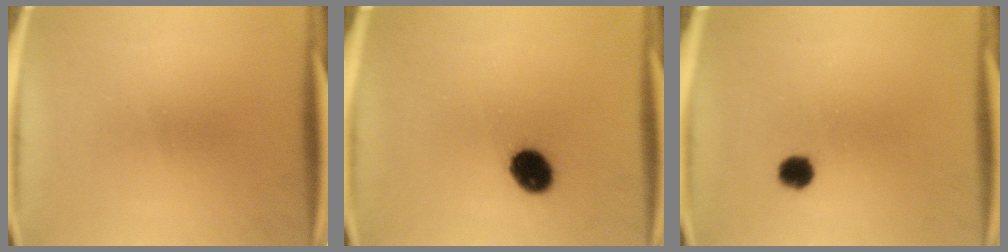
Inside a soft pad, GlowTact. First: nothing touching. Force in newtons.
{"total": 8.1}
{"total": 3.2}